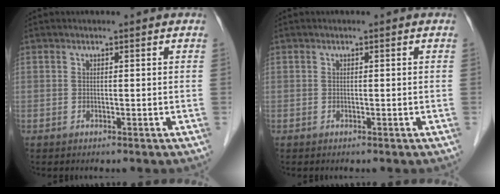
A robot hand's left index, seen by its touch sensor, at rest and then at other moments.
{"total": 0.0}